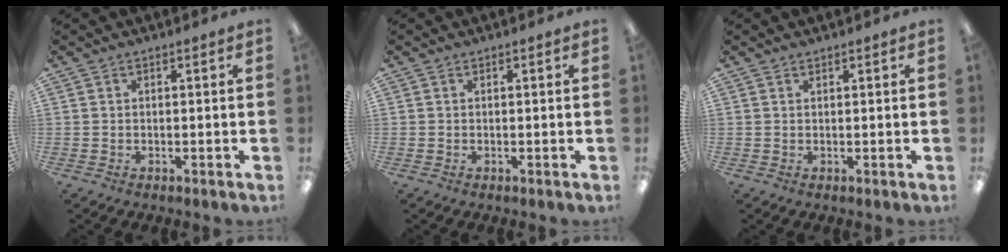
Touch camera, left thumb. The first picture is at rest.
{"total": 0.0}
{"total": 0.5, "force": [0.5, 0.1, 0.1], "torque": [-0.002, 0.000, 0.009]}